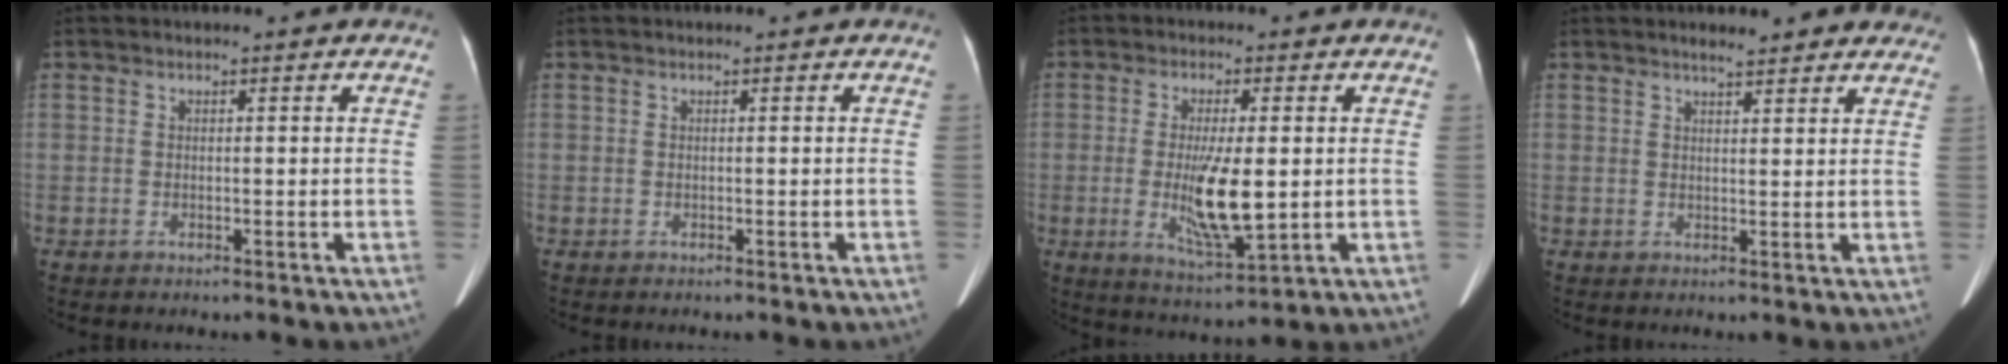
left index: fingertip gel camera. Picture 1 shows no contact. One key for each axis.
{"total": 0.0}
{"total": 9.1, "fx": -0.5, "fy": 1.9, "fz": 8.8, "tx": -0.169, "ty": -0.022, "tz": -0.002}
{"total": 6.9, "fx": 6.1, "fy": 1.4, "fz": 2.8, "tx": -0.024, "ty": 0.008, "tz": 0.066}